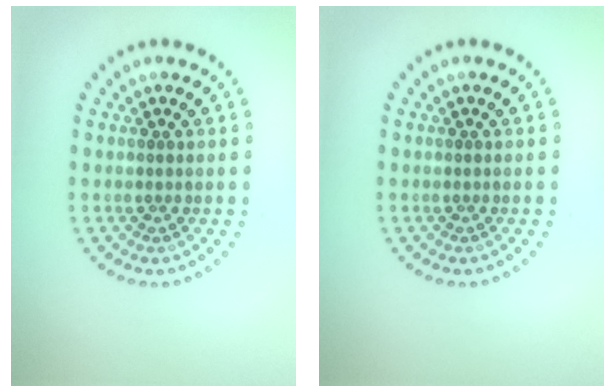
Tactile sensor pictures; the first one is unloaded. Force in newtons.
{"total": 0.0}